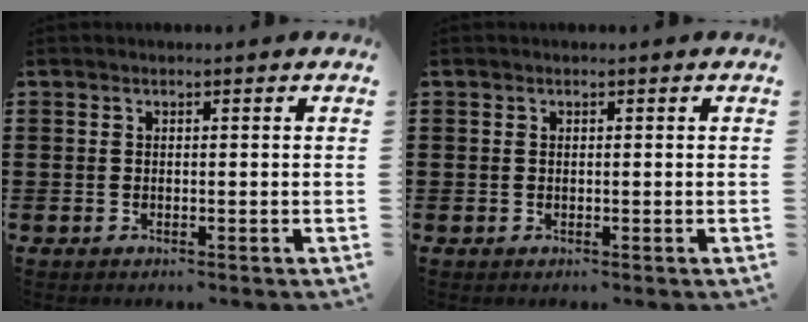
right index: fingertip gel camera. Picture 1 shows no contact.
{"total": 0.0}